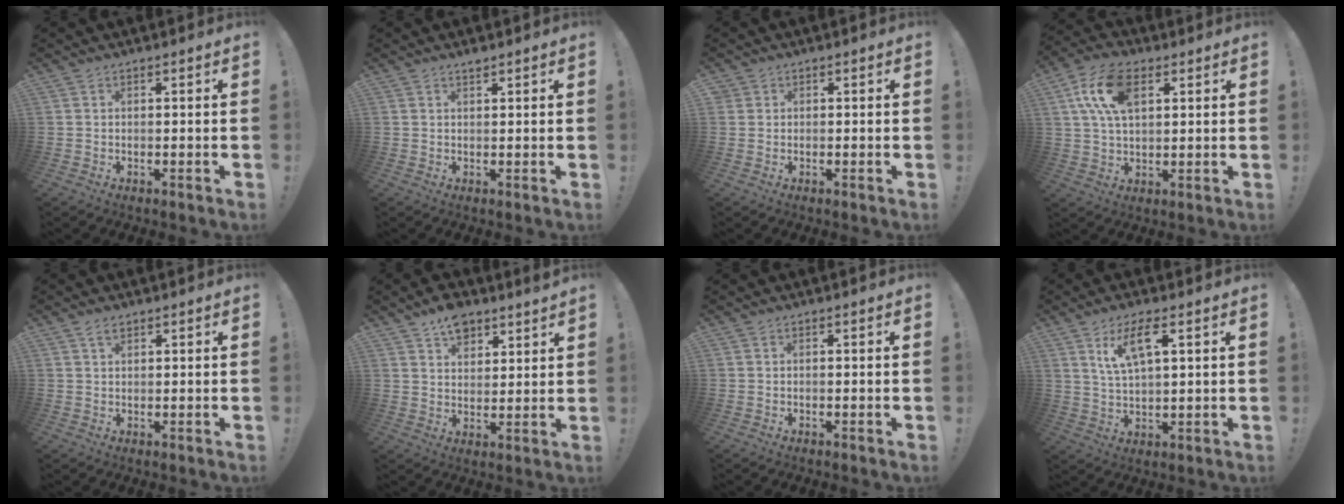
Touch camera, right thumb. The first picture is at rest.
{"total": 1.0, "force": [1.0, -0.1, 0.3], "torque": [0.001, -0.004, 0.017]}
{"total": 1.4, "force": [0.7, 1.2, 0.2], "torque": [-0.003, 0.000, 0.013]}
{"total": 13.2, "force": [4.8, 7.5, 9.7], "torque": [-0.186, 0.004, 0.092]}
{"total": 2.0, "force": [1.5, 0.9, 1.0], "torque": [-0.005, -0.006, 0.024]}
{"total": 8.0, "force": [6.1, 4.1, 3.2], "torque": [-0.042, -0.037, 0.112]}
{"total": 0.0}
{"total": 8.5, "force": [4.2, 2.5, 7.0], "torque": [-0.130, -0.006, 0.072]}